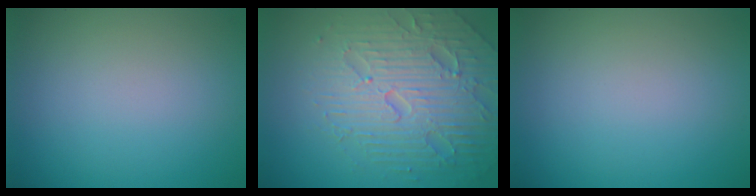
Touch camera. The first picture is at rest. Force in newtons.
{"total": 5.6, "press": 5.4, "slide": 1.4}
{"total": 0.0}